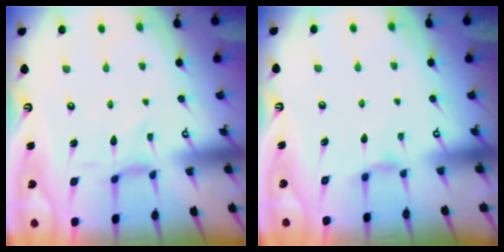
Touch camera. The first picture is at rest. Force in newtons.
{"total": 2.7, "press": 2.7, "slide": 0.5}